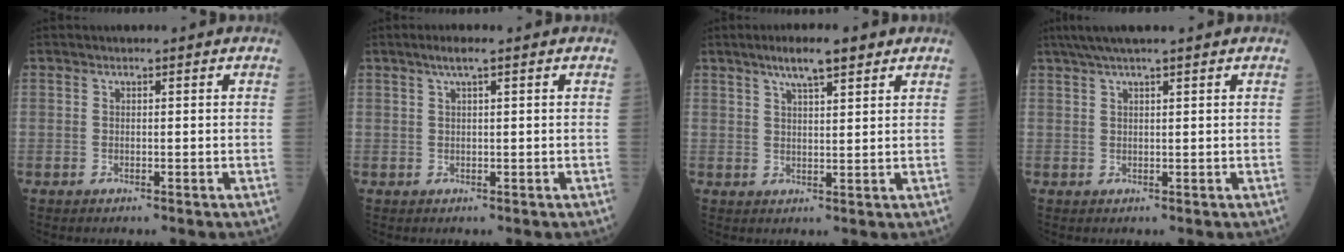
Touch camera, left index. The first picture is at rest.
{"total": 2.1, "force": [1.3, -0.1, 1.7], "torque": [-0.039, 0.008, 0.025]}
{"total": 5.9, "force": [4.0, 1.0, 4.2], "torque": [-0.077, 0.012, 0.067]}
{"total": 6.0, "force": [4.7, -0.4, 3.7], "torque": [-0.062, 0.035, 0.082]}